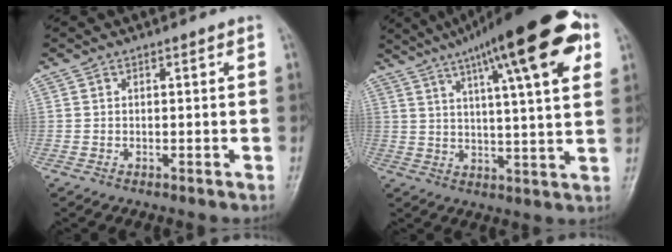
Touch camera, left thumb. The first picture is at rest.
{"total": 21.8, "force": [10.7, 4.7, 18.4], "torque": [-0.265, -0.001, 0.157]}